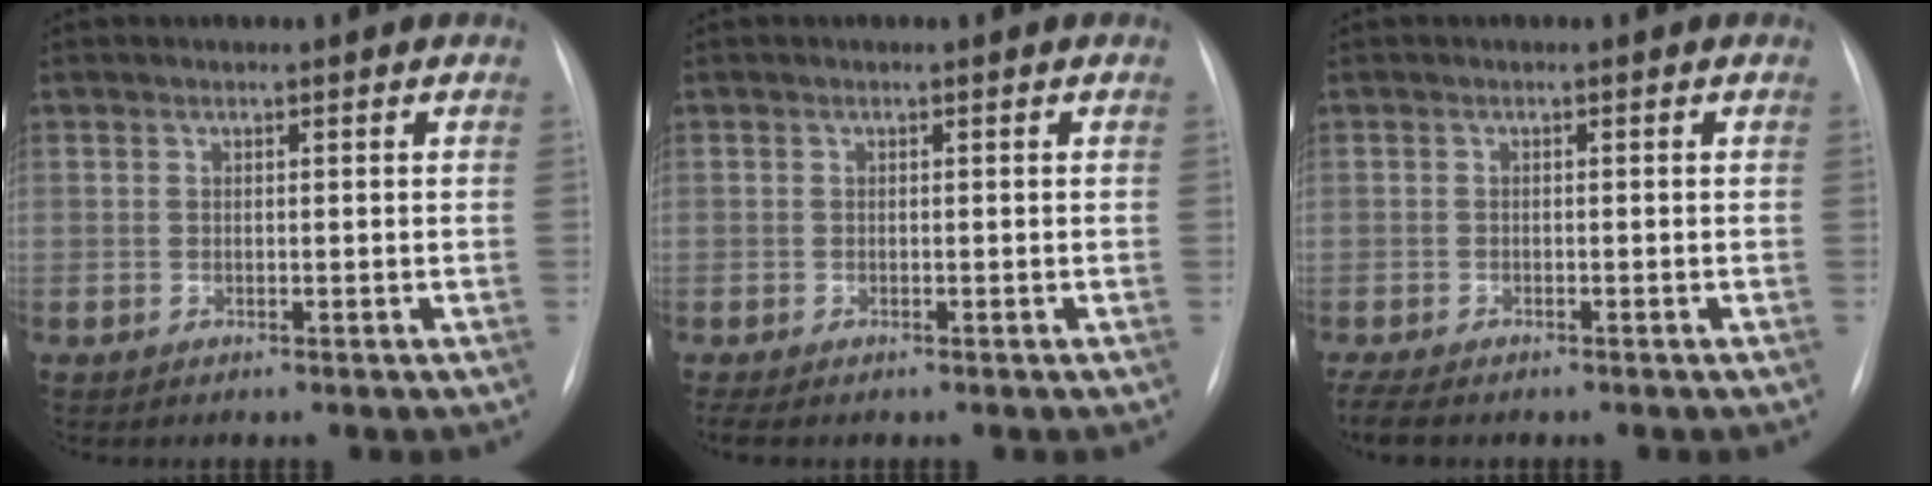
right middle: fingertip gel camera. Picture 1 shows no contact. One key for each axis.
{"total": 2.0, "fx": -1.6, "fy": 0.7, "fz": 1.1, "tx": -0.016, "ty": -0.005, "tz": -0.019}
{"total": 4.3, "fx": -3.5, "fy": 1.3, "fz": 2.2, "tx": -0.048, "ty": -0.012, "tz": -0.055}